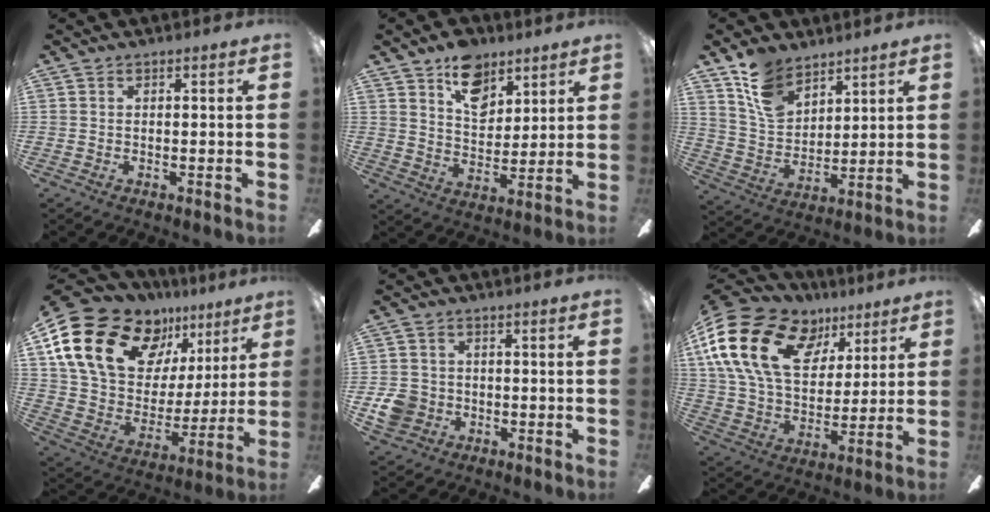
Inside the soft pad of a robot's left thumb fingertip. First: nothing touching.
{"total": 12.1, "force": [7.7, 7.5, 5.7], "torque": [-0.071, -0.033, 0.137]}
{"total": 12.1, "force": [8.7, 7.0, 4.6], "torque": [-0.108, -0.034, 0.174]}
{"total": 23.6, "force": [13.7, 14.5, 12.7], "torque": [-0.236, -0.072, 0.260]}
{"total": 6.4, "force": [-1.6, 5.7, 2.3], "torque": [-0.047, 0.012, -0.028]}
{"total": 23.2, "force": [9.9, 15.2, 14.4], "torque": [-0.286, -0.026, 0.176]}